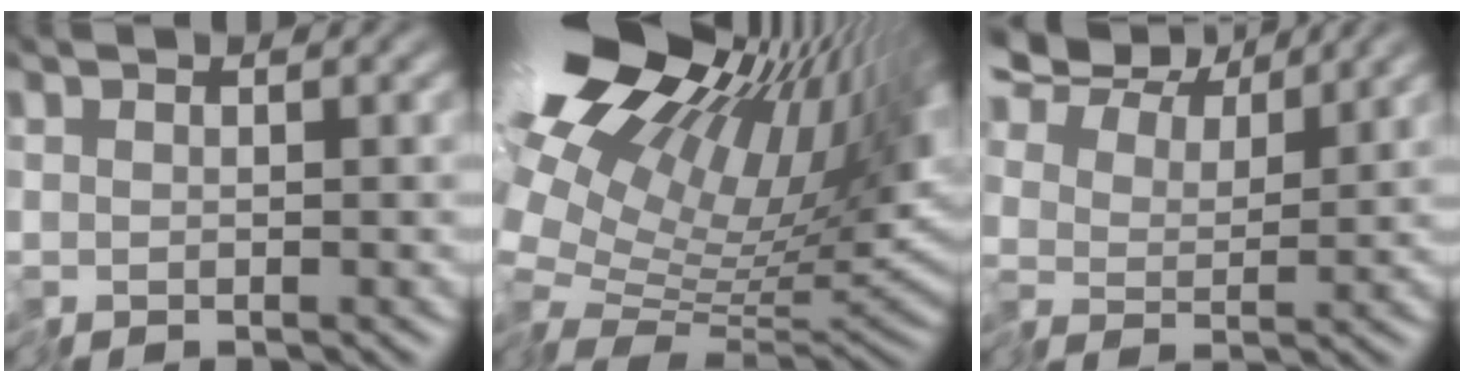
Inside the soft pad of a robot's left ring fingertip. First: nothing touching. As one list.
[{"total": 16.6, "force": [5.6, 7.8, 13.5], "torque": [-0.245, 0.027, 0.106]}, {"total": 7.5, "force": [6.0, 3.1, 3.4], "torque": [-0.081, 0.017, 0.095]}]